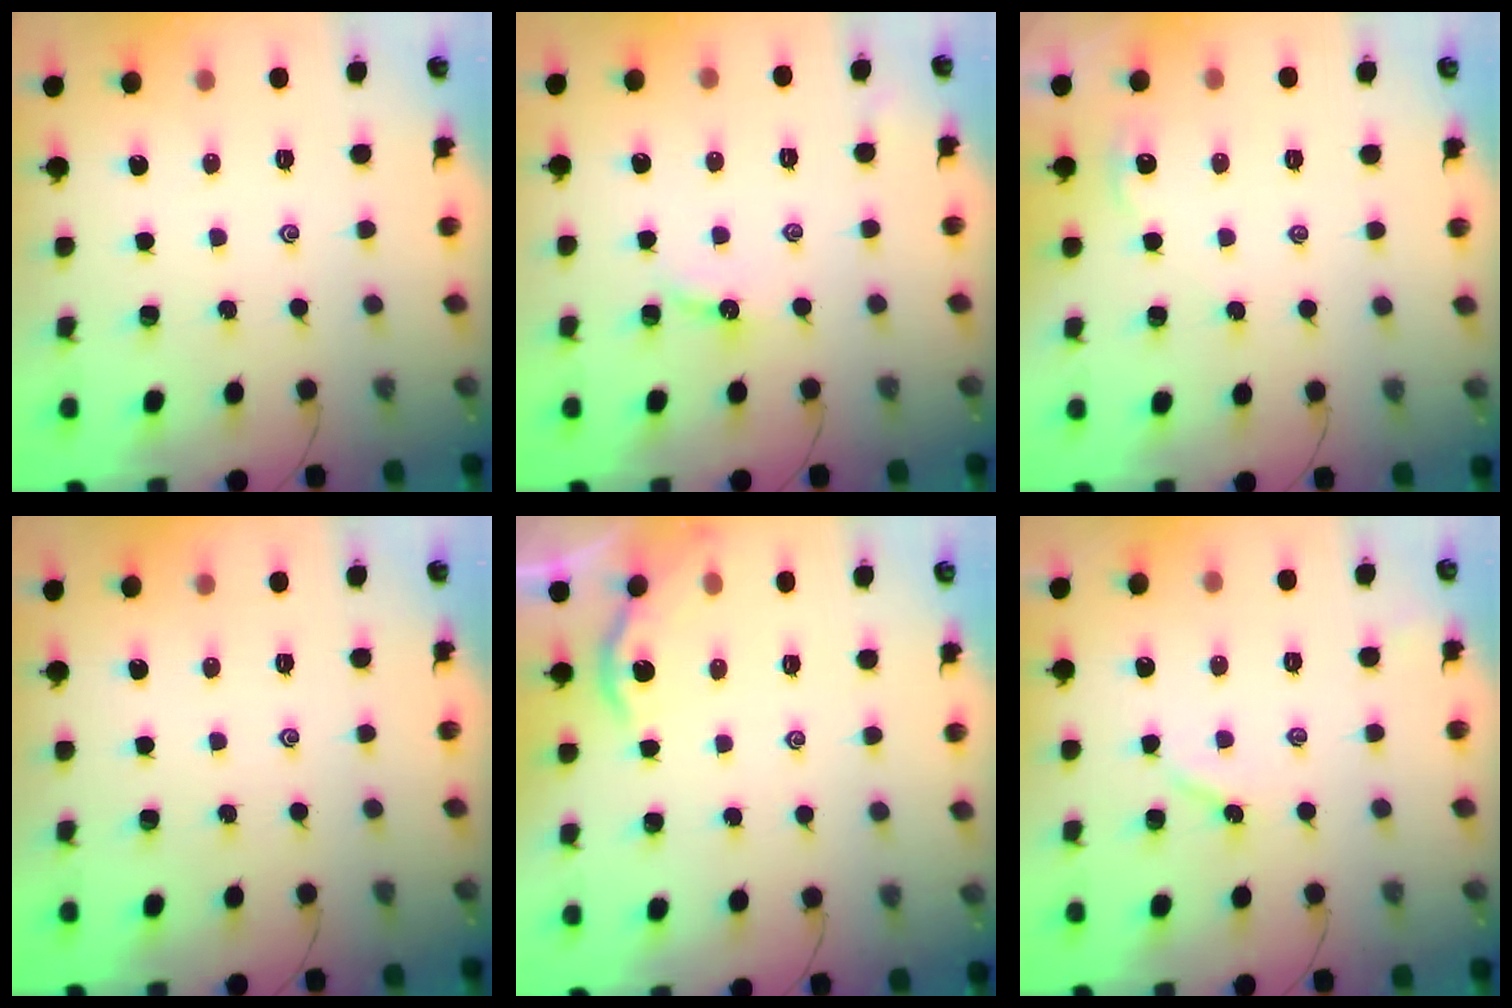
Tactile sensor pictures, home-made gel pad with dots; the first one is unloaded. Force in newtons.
{"total": 5.0, "press": 4.9, "slide": 0.6}
{"total": 2.6, "press": 2.6, "slide": 0.3}
{"total": 0.0}
{"total": 2.2, "press": 2.2, "slide": 0.2}
{"total": 2.3, "press": 2.3, "slide": 0.3}